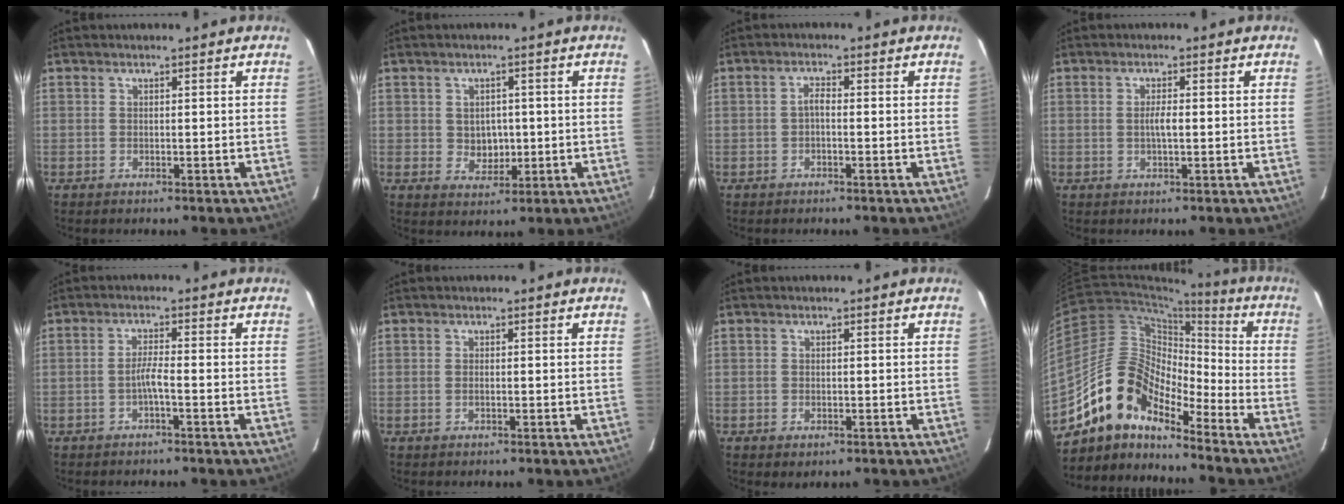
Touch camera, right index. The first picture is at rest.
{"total": 4.2, "force": [-0.1, 3.7, 2.1], "torque": [-0.035, 0.004, 0.006]}
{"total": 1.3, "force": [-0.6, 0.5, 1.1], "torque": [-0.022, 0.006, -0.013]}
{"total": 1.9, "force": [0.0, 0.3, 1.9], "torque": [-0.036, 0.000, -0.002]}
{"total": 2.3, "force": [-1.3, -0.2, 1.8], "torque": [-0.038, 0.003, -0.025]}
{"total": 0.7, "force": [-0.2, 0.3, 0.6], "torque": [-0.013, 0.001, -0.005]}
{"total": 1.7, "force": [-0.9, 1.2, 0.9], "torque": [-0.016, -0.005, -0.014]}
{"total": 13.3, "force": [-11.0, 5.2, 5.3], "torque": [-0.089, 0.024, -0.218]}